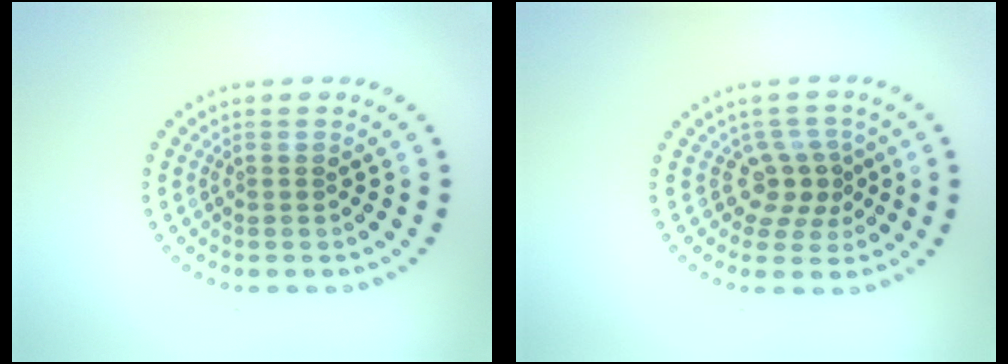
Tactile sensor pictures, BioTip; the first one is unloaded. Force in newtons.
{"total": 2.8, "press": 2.0, "slide": 1.9}